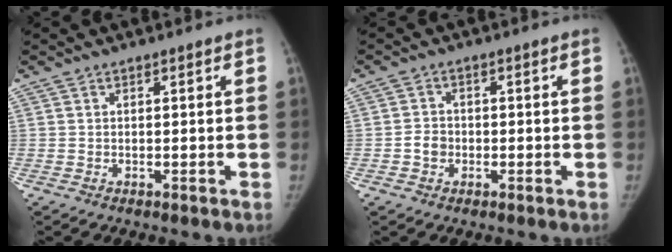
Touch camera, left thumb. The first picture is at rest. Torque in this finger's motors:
{"motor_torque": [-0.01, 0.02, 0.21, -0.12, 0.00]}